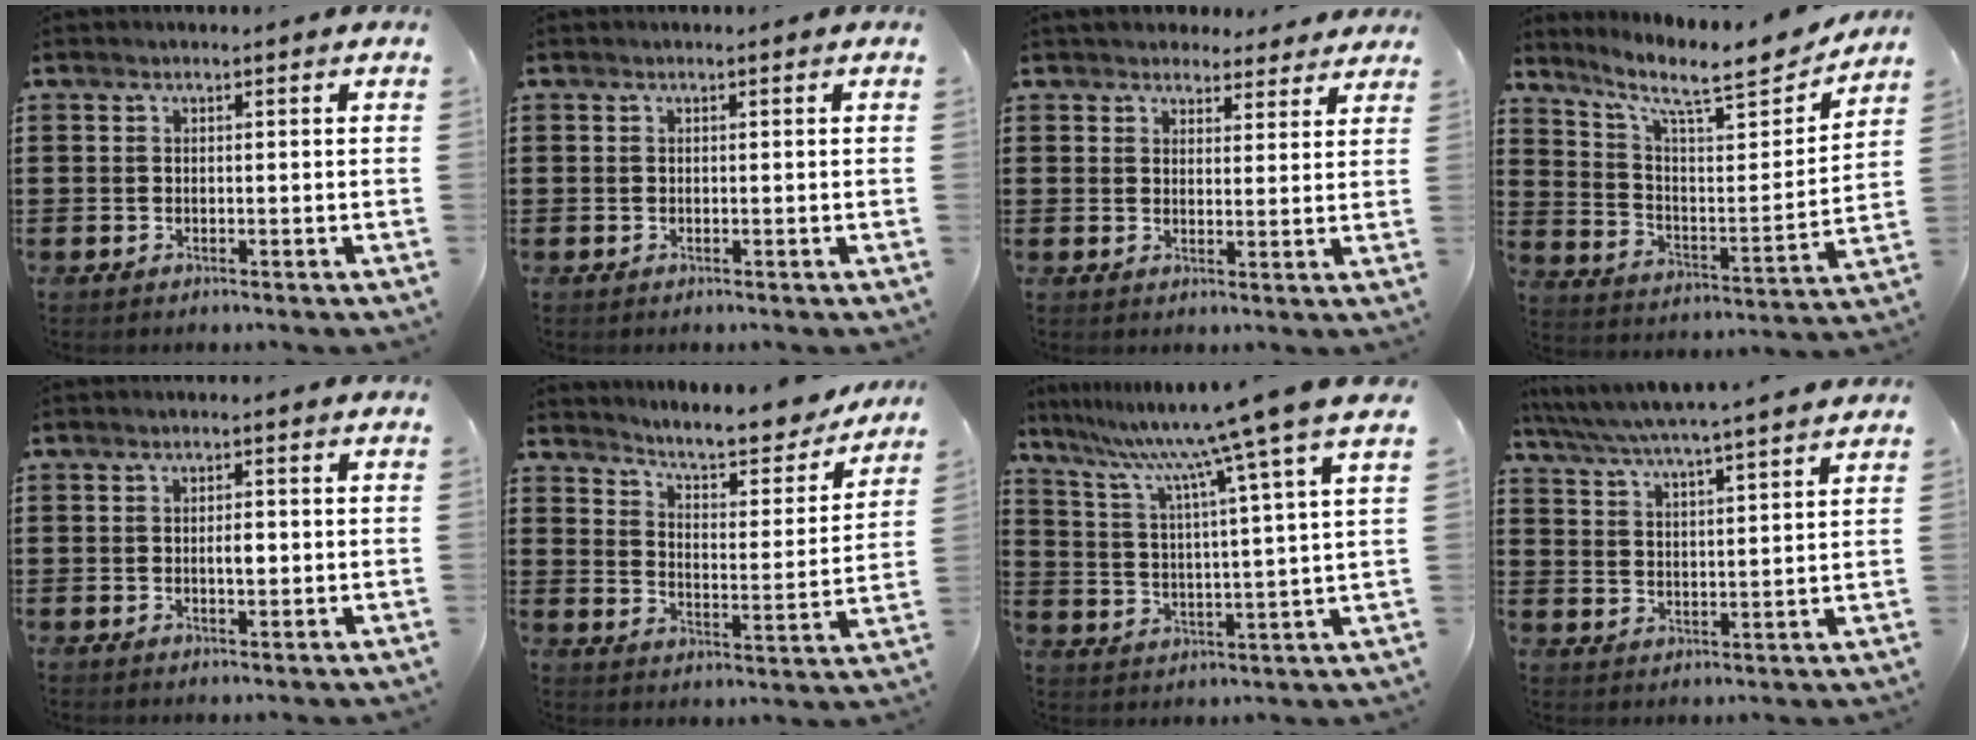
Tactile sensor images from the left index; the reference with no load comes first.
{"total": 0.0}
{"total": 4.0, "force": [3.6, 1.5, 0.4], "torque": [-0.013, -0.004, 0.068]}
{"total": 10.7, "force": [8.7, 2.1, 5.8], "torque": [-0.125, -0.060, 0.141]}
{"total": 2.2, "force": [0.0, 0.7, 2.0], "torque": [-0.031, -0.001, -0.003]}
{"total": 6.2, "force": [5.9, 0.3, 2.1], "torque": [-0.053, -0.050, 0.092]}
{"total": 10.7, "force": [9.0, -1.7, 5.6], "torque": [-0.146, -0.060, 0.139]}
{"total": 4.8, "force": [4.6, -0.6, 1.6], "torque": [-0.051, -0.033, 0.074]}